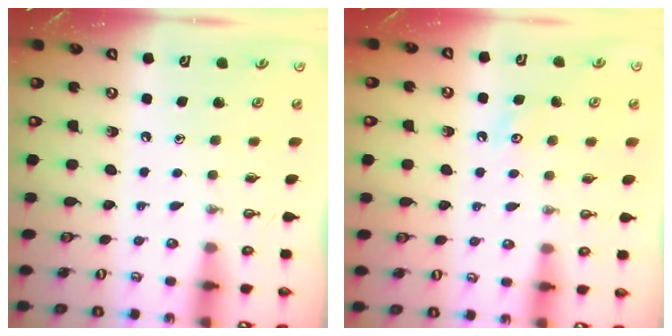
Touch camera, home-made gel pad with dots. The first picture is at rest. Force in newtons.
{"total": 3.5, "press": 3.5, "slide": 0.4}